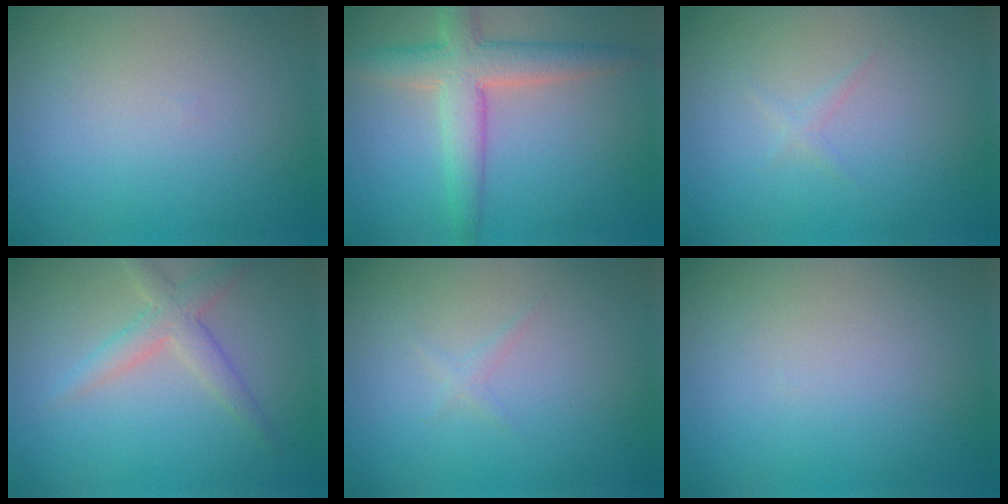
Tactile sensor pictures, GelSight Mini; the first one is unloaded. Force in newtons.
{"total": 5.3, "press": 5.3, "slide": 0.2}
{"total": 0.6, "press": 0.6, "slide": 0.1}
{"total": 2.7, "press": 2.7, "slide": 0.1}
{"total": 0.6, "press": 0.6, "slide": 0.1}
{"total": 0.0}